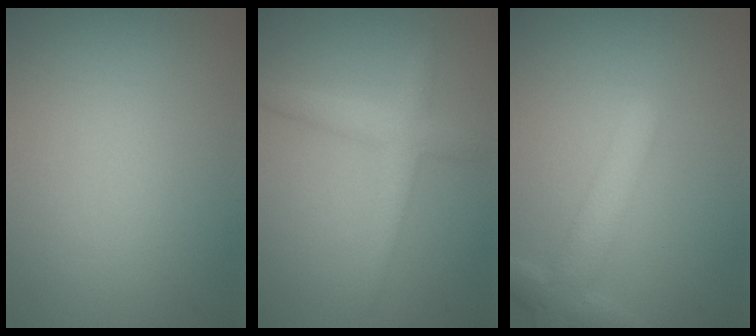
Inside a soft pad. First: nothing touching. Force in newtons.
{"total": 2.9, "press": 2.9, "slide": 0.1}
{"total": 3.9, "press": 3.9, "slide": 0.3}